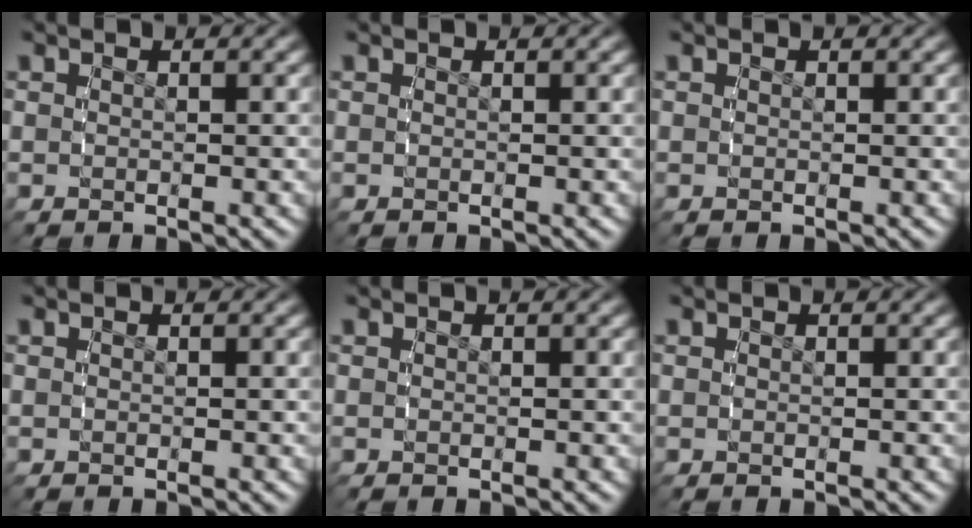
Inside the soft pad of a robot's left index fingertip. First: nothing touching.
{"total": 0.0}
{"total": 0.0}
{"total": 0.0}
{"total": 0.0}
{"total": 0.0}